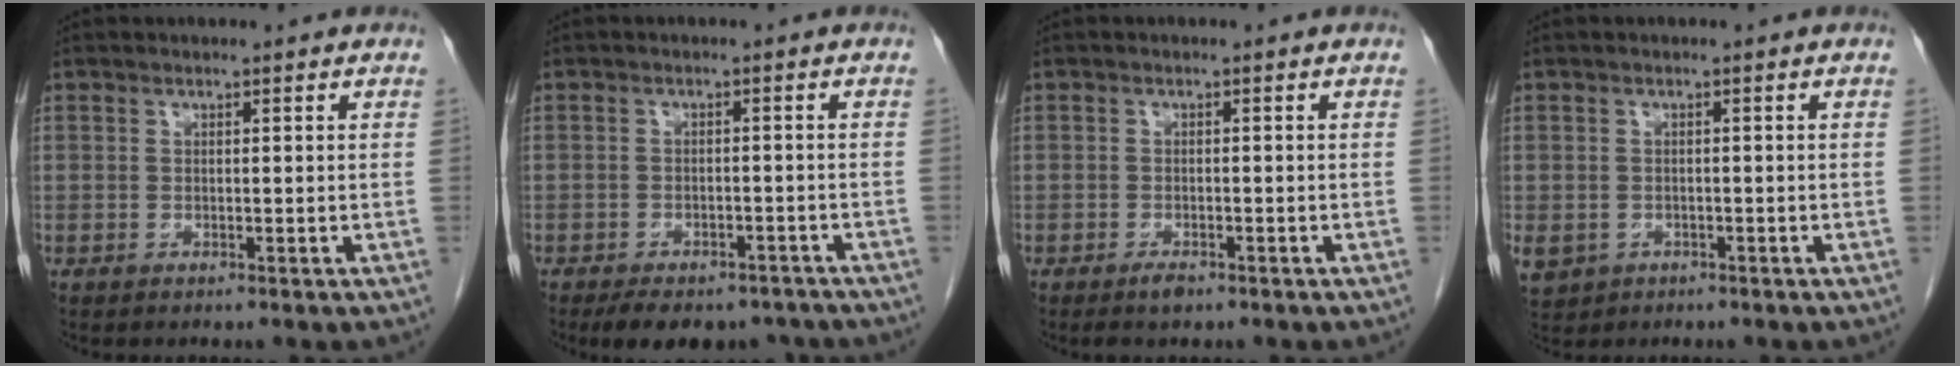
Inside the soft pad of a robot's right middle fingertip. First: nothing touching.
{"total": 10.7, "force": [-8.6, 4.9, 4.0], "torque": [-0.057, 0.004, -0.109]}
{"total": 1.7, "force": [-1.2, 0.6, 1.0], "torque": [-0.021, -0.001, -0.019]}
{"total": 6.8, "force": [-3.1, 5.7, 2.1], "torque": [-0.064, -0.003, -0.041]}